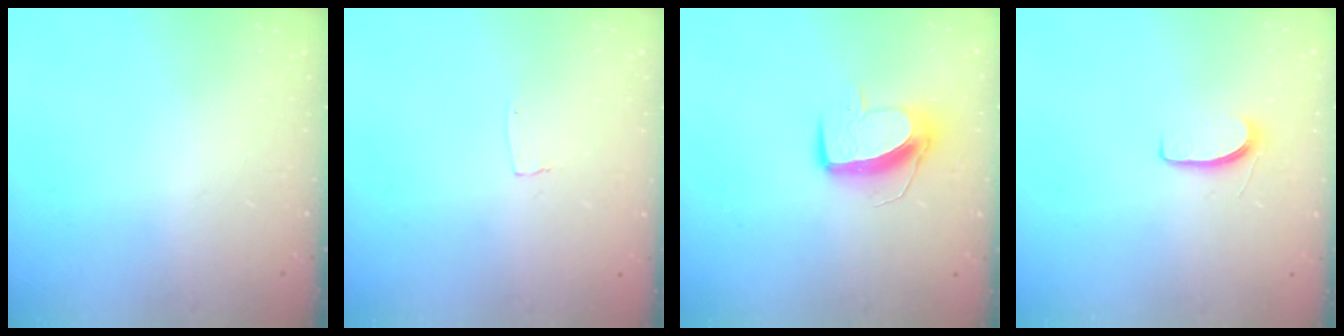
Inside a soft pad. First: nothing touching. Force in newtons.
{"total": 3.0, "press": 3.0, "slide": 0.2}
{"total": 9.8, "press": 9.7, "slide": 1.0}
{"total": 5.4, "press": 5.4, "slide": 0.6}